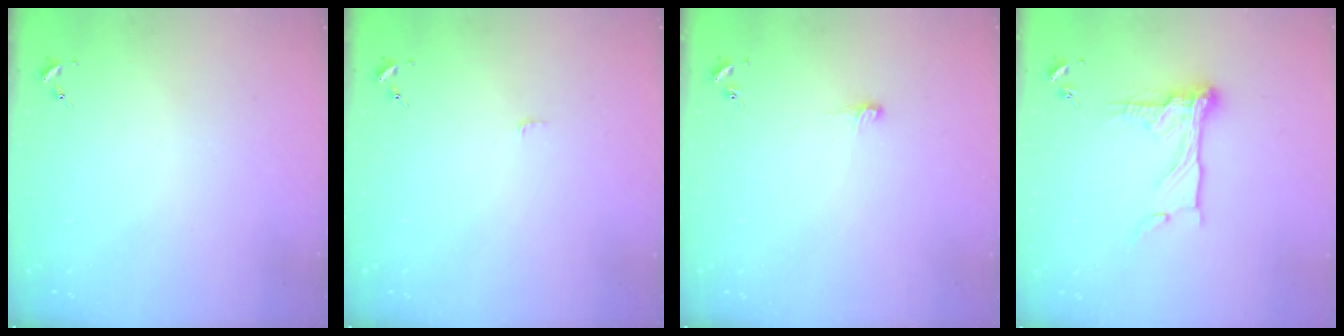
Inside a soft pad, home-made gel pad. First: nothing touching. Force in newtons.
{"total": 2.8, "press": 2.8, "slide": 0.3}
{"total": 4.1, "press": 4.1, "slide": 0.4}
{"total": 13.2, "press": 13.2, "slide": 1.4}